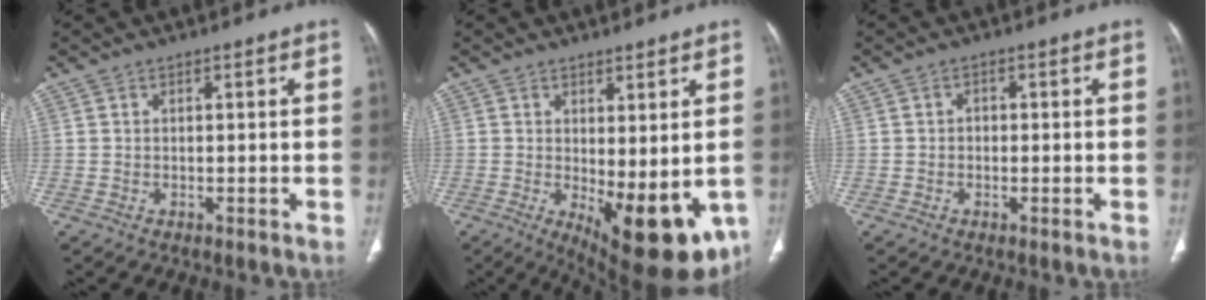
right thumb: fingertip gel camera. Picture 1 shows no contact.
{"total": 14.5, "force": [-2.9, 5.8, 13.0], "torque": [-0.165, -0.028, -0.020]}
{"total": 1.2, "force": [-0.2, 1.0, 0.6], "torque": [-0.001, 0.005, -0.008]}